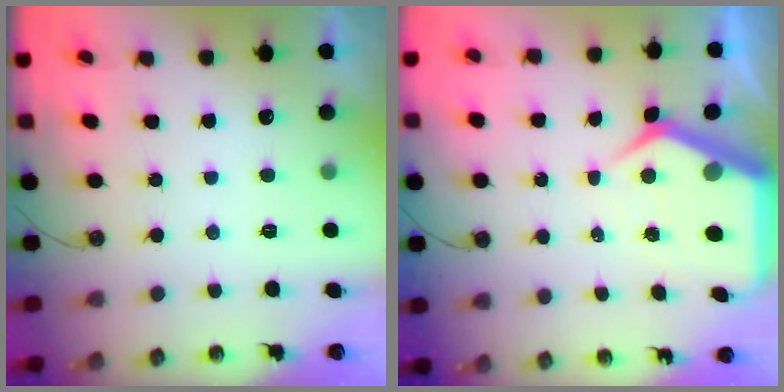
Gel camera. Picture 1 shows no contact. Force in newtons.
{"total": 8.8, "press": 8.8, "slide": 0.8}